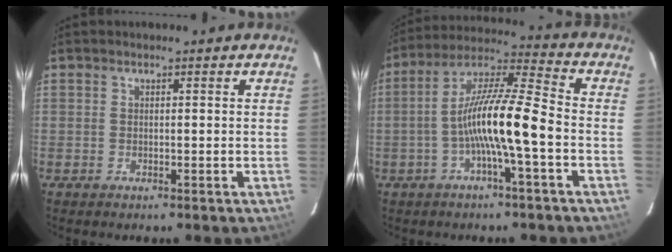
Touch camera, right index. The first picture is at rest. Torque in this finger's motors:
{"motor_torque": [1.47, -0.67, 0.69, 0.21]}